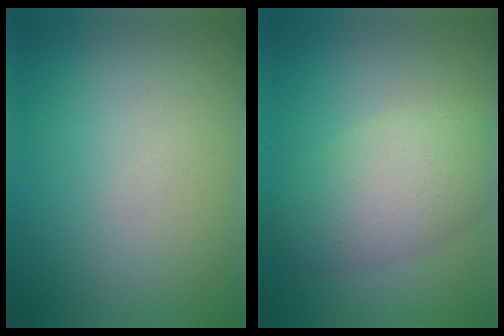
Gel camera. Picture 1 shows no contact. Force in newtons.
{"total": 5.8, "press": 5.8, "slide": 0.1}